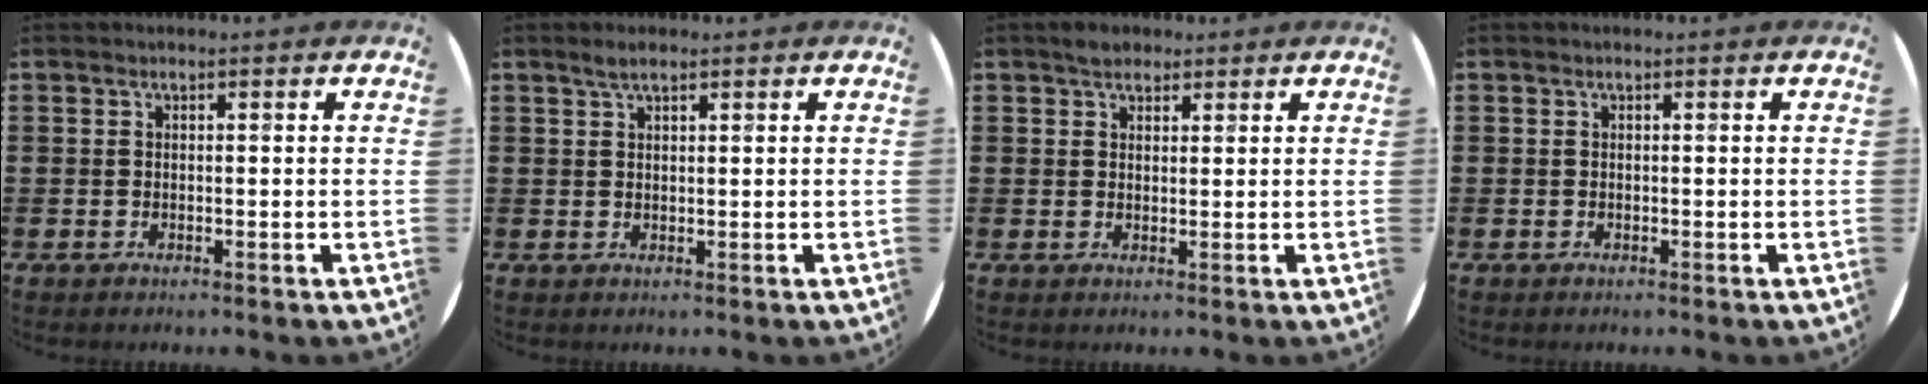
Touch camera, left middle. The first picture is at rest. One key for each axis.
{"total": 1.8, "fx": 1.4, "fy": 0.4, "fz": 1.0, "tx": -0.020, "ty": 0.005, "tz": 0.025}
{"total": 2.0, "fx": 1.8, "fy": 1.0, "fz": 0.2, "tx": 0.003, "ty": 0.004, "tz": 0.032}
{"total": 0.0}